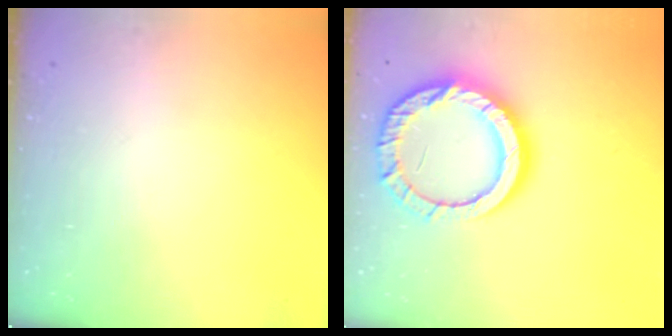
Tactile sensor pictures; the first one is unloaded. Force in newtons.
{"total": 16.4, "press": 16.3, "slide": 1.6}